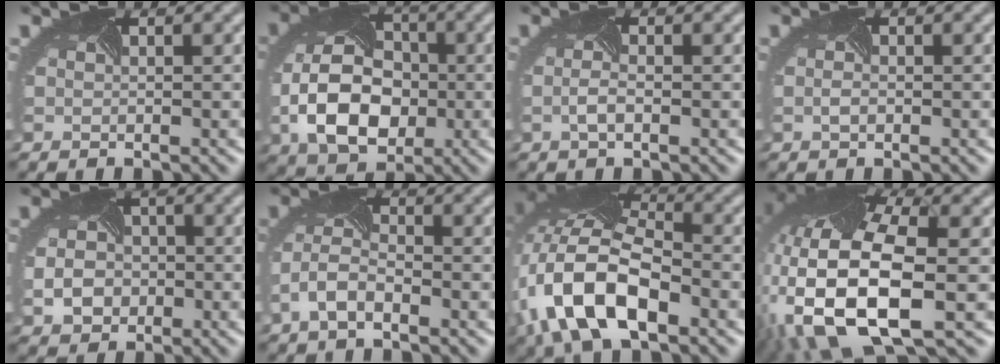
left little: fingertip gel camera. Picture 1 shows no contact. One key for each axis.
{"total": 8.6, "fx": -2.0, "fy": 6.0, "fz": 5.8, "tx": -0.136, "ty": -0.015, "tz": -0.032}
{"total": 1.1, "fx": -0.7, "fy": -0.1, "fz": 0.9, "tx": -0.033, "ty": -0.008, "tz": -0.008}
{"total": 0.6, "fx": -0.5, "fy": 0.0, "fz": 0.2, "tx": -0.014, "ty": -0.004, "tz": 0.000}
{"total": 3.0, "fx": -1.0, "fy": 2.4, "fz": 1.5, "tx": -0.039, "ty": -0.009, "tz": -0.010}
{"total": 3.7, "fx": -2.2, "fy": 1.5, "fz": 2.5, "tx": -0.070, "ty": -0.002, "tz": -0.040}
{"total": 12.6, "fx": -5.5, "fy": 6.1, "fz": 9.5, "tx": -0.206, "ty": -0.004, "tz": -0.104}
{"total": 15.0, "fx": -2.9, "fy": 7.0, "fz": 13.0, "tx": -0.291, "ty": -0.010, "tz": -0.043}